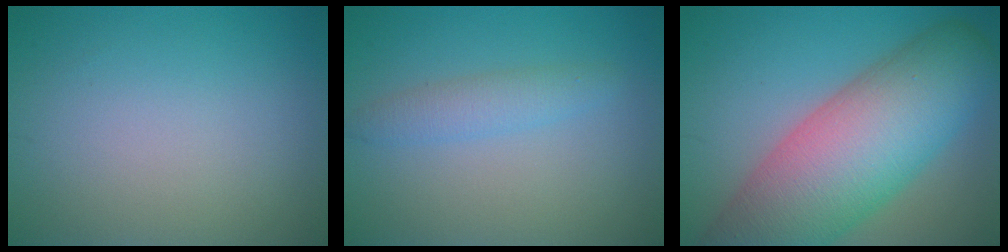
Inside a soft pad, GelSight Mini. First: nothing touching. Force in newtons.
{"total": 2.2, "press": 2.2, "slide": 0.1}
{"total": 13.3, "press": 13.3, "slide": 0.6}